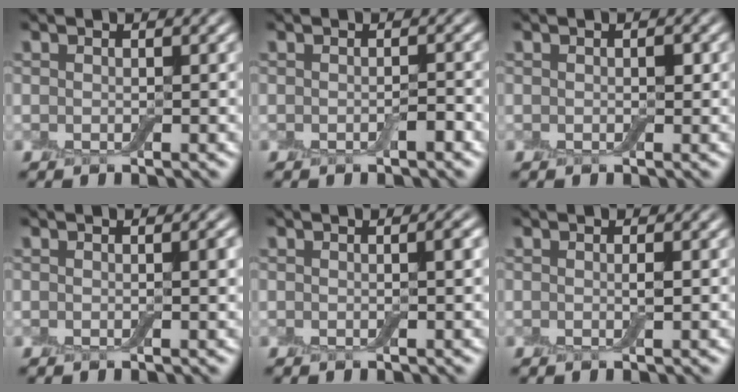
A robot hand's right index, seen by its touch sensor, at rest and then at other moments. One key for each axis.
{"total": 0.8, "fx": -0.4, "fy": 0.2, "fz": 0.7, "tx": -0.010, "ty": 0.002, "tz": -0.005}
{"total": 0.7, "fx": 0.1, "fy": 0.4, "fz": 0.5, "tx": -0.004, "ty": -0.001, "tz": 0.001}
{"total": 0.9, "fx": 0.1, "fy": 0.1, "fz": 0.8, "tx": -0.010, "ty": 0.000, "tz": 0.001}
{"total": 1.0, "fx": 0.1, "fy": 0.1, "fz": 0.9, "tx": -0.012, "ty": 0.002, "tz": 0.000}
{"total": 0.5, "fx": 0.0, "fy": 0.0, "fz": 0.5, "tx": -0.009, "ty": -0.001, "tz": -0.001}